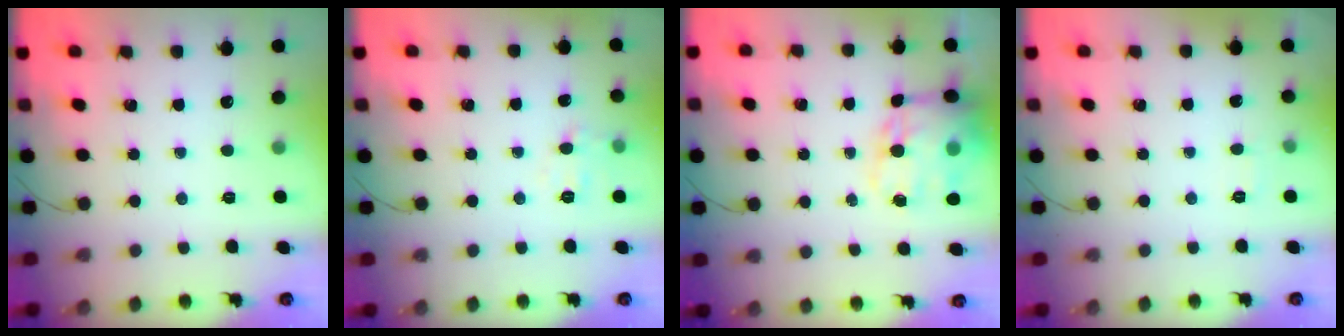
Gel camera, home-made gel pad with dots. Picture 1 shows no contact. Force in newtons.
{"total": 4.9, "press": 4.8, "slide": 1.3}
{"total": 17.4, "press": 17.0, "slide": 4.0}
{"total": 2.0, "press": 1.7, "slide": 1.0}